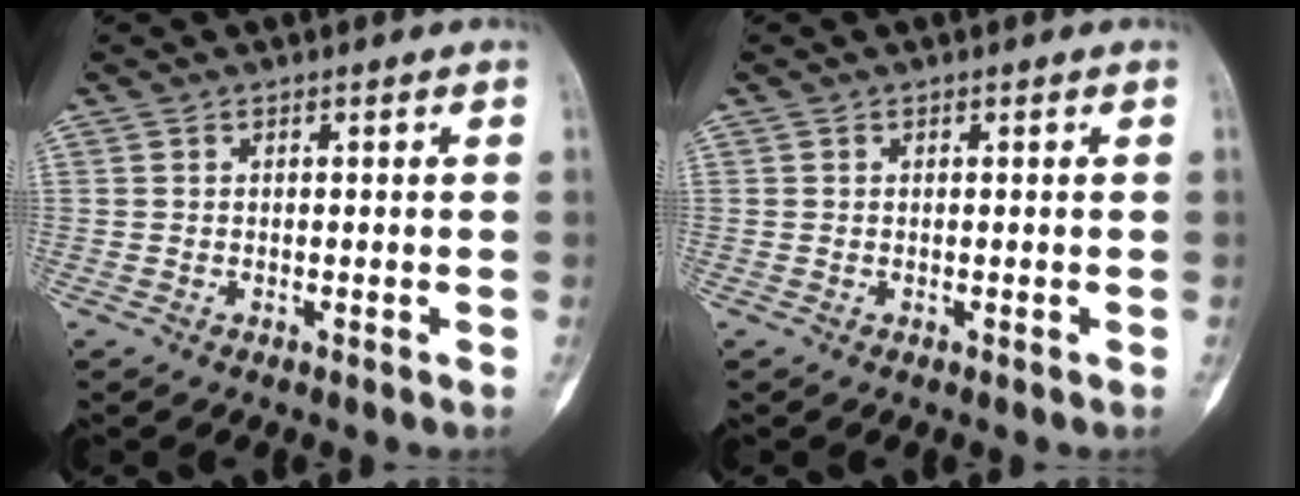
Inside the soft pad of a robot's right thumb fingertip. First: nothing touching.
{"total": 0.0}